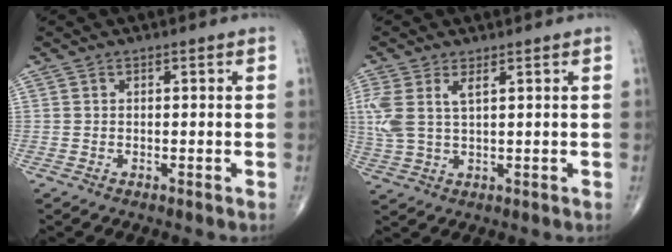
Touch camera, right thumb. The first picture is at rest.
{"total": 6.8, "force": [2.2, 3.0, 5.7], "torque": [-0.152, 0.005, 0.052]}